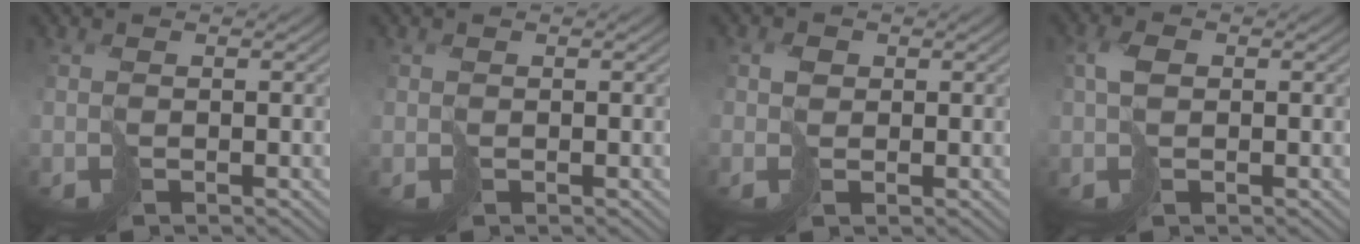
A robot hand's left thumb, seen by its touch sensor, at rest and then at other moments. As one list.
[{"total": 0.5, "force": [0.0, 0.5, -0.1], "torque": [0.003, -0.002, 0.002]}, {"total": 1.9, "force": [0.5, 1.5, 1.0], "torque": [-0.020, 0.003, 0.010]}, {"total": 2.4, "force": [0.5, 1.4, 1.9], "torque": [-0.043, 0.002, 0.008]}]